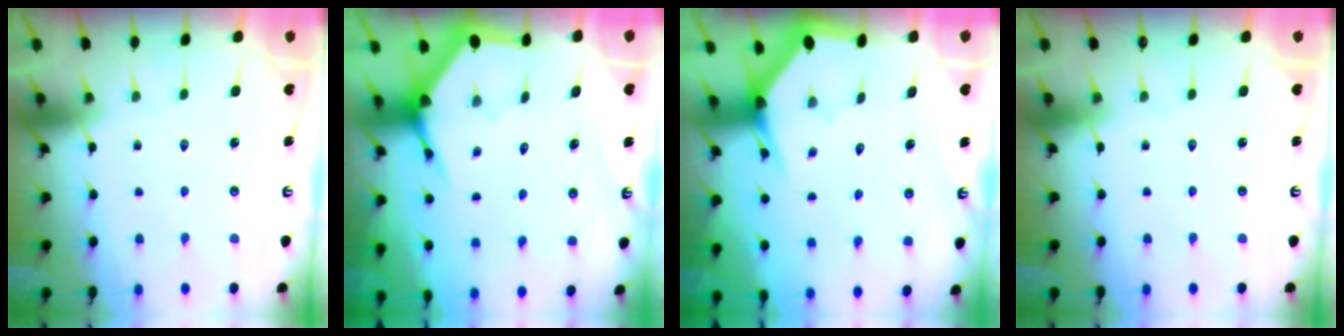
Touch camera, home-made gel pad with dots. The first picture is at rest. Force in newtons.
{"total": 3.6, "press": 3.6, "slide": 0.5}
{"total": 3.0, "press": 3.0, "slide": 0.1}
{"total": 0.0}